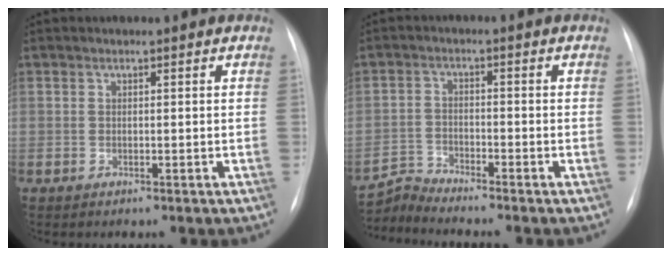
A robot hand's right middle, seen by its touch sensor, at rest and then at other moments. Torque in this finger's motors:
{"motor_torque": [-0.46, -0.06, -0.15, -0.04]}